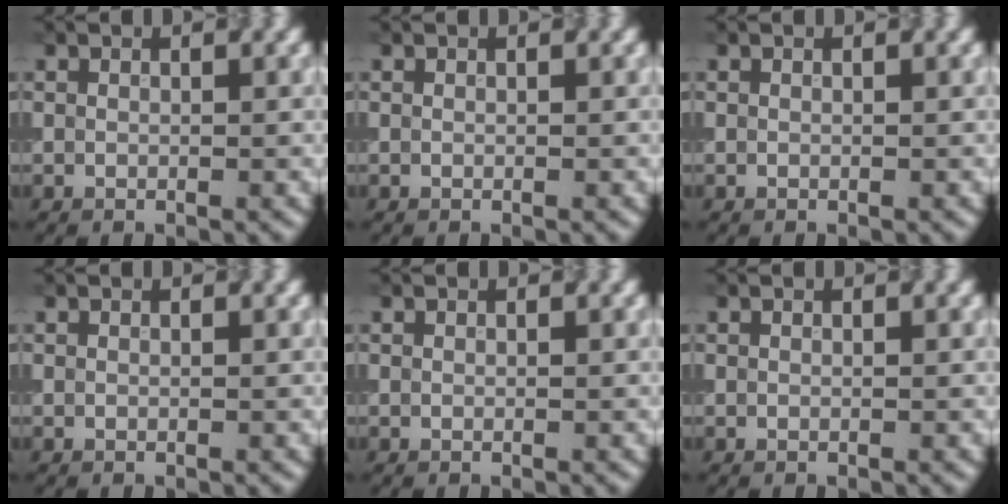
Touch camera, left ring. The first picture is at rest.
{"total": 0.0}
{"total": 0.0}
{"total": 0.0}
{"total": 0.0}
{"total": 0.0}